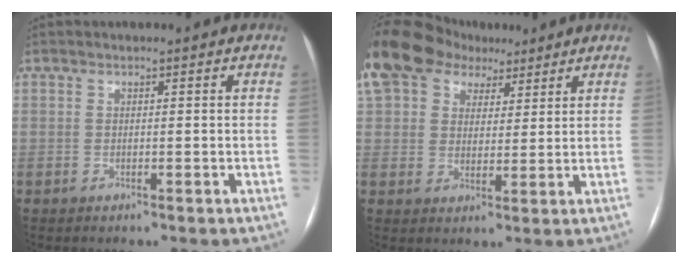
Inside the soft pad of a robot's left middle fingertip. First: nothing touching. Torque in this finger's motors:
{"motor_torque": [1.00, -1.00, 1.05, 0.21]}